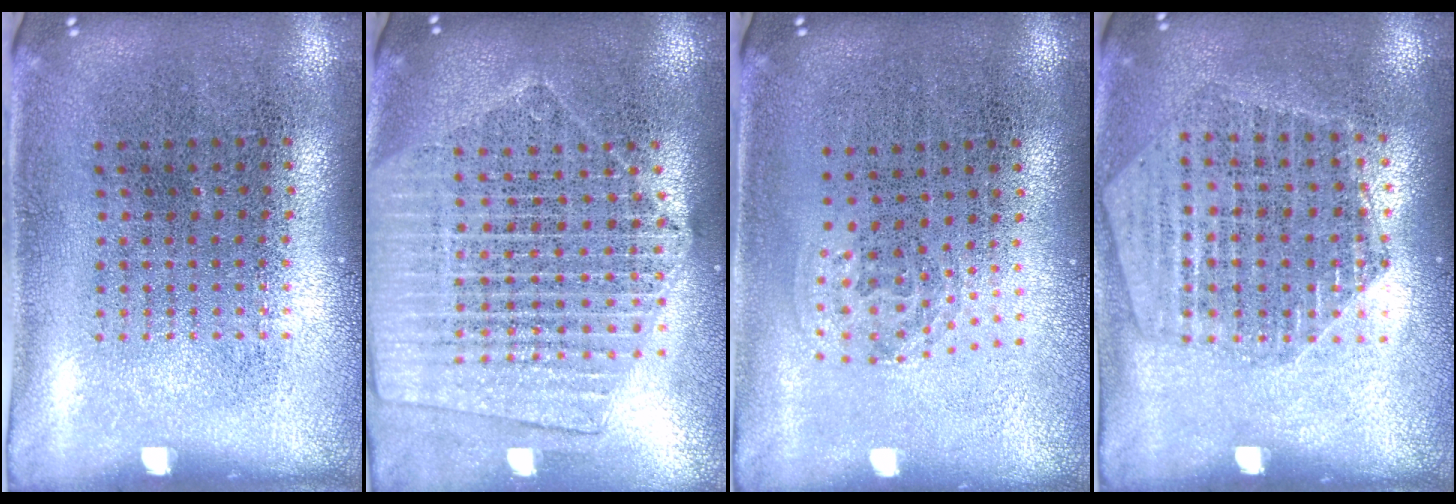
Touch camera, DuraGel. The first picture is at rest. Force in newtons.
{"total": 2.1, "press": 1.9, "slide": 0.9}
{"total": 1.0, "press": 0.6, "slide": 0.8}
{"total": 1.6, "press": 1.6, "slide": 0.2}